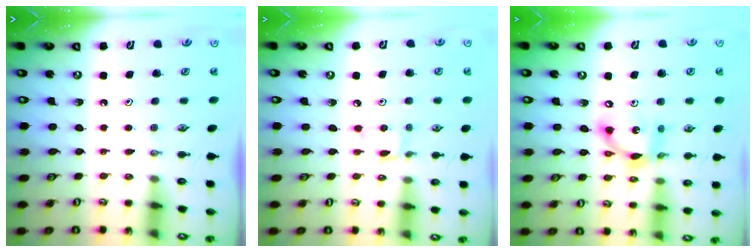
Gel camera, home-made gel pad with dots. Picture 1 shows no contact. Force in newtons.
{"total": 4.0, "press": 4.0, "slide": 0.6}
{"total": 13.0, "press": 13.0, "slide": 0.6}